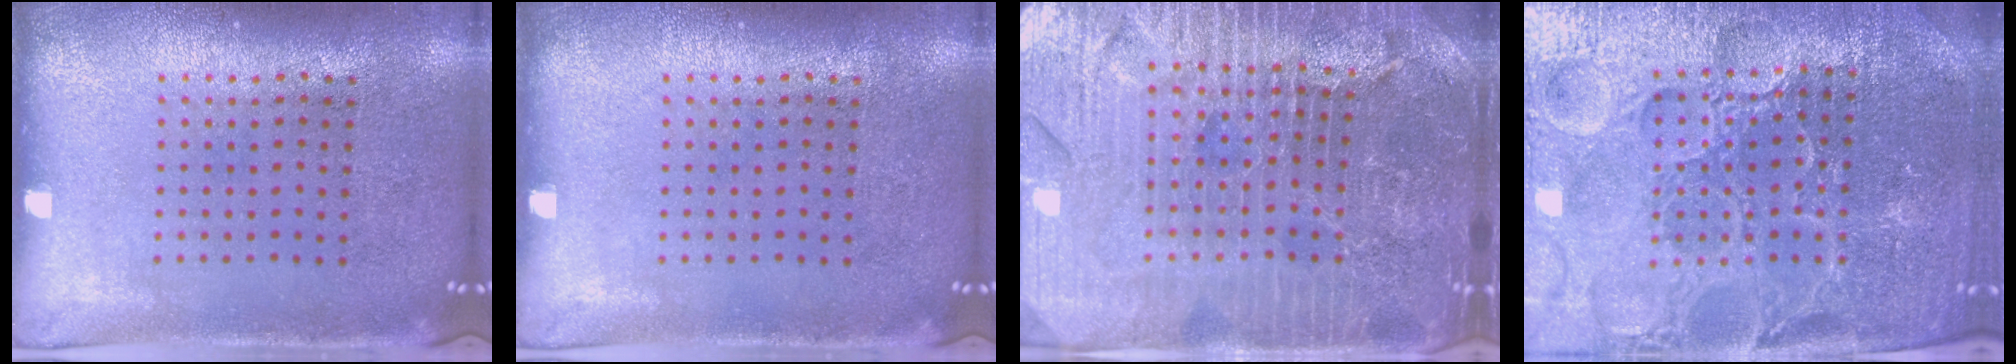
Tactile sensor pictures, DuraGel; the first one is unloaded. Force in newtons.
{"total": 0.0}
{"total": 5.4, "press": 4.9, "slide": 2.3}
{"total": 5.5, "press": 5.1, "slide": 2.1}